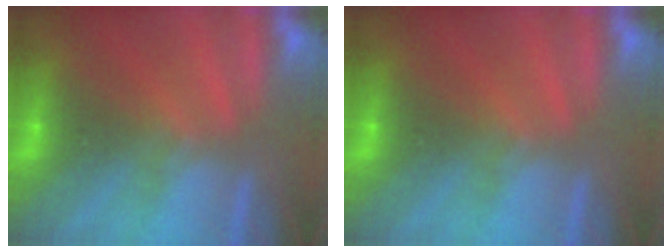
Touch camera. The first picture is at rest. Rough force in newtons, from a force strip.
{"total": 0.0}